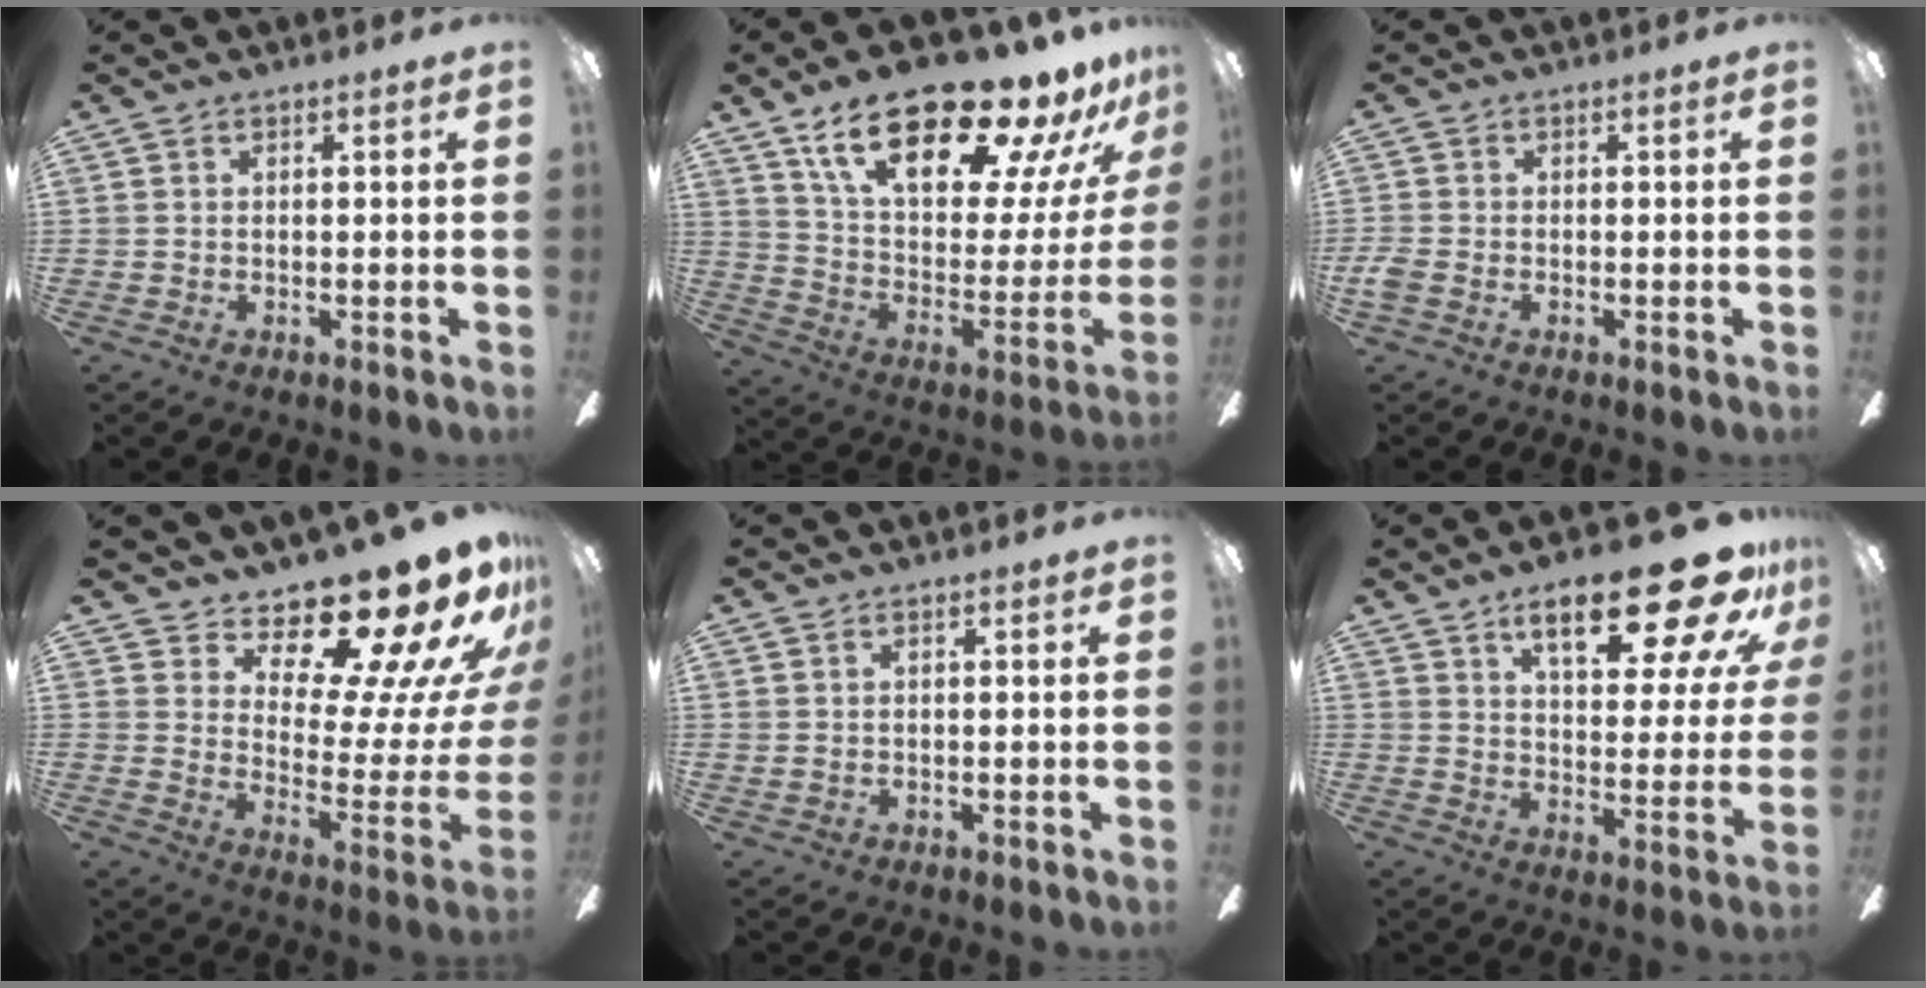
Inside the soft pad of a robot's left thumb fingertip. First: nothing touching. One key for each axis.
{"total": 25.7, "fx": 18.5, "fy": 7.6, "fz": 16.1, "tx": -0.264, "ty": -0.123, "tz": 0.311}
{"total": 2.3, "fx": -1.1, "fy": 1.4, "fz": 1.5, "tx": -0.037, "ty": 0.001, "tz": -0.024}
{"total": 21.3, "fx": 16.9, "fy": 5.4, "fz": 11.9, "tx": -0.171, "ty": -0.136, "tz": 0.271}
{"total": 1.0, "fx": 0.5, "fy": 0.6, "fz": 0.7, "tx": -0.016, "ty": 0.004, "tz": 0.008}
{"total": 24.4, "fx": 14.5, "fy": 8.7, "fz": 17.7, "tx": -0.238, "ty": -0.085, "tz": 0.227}